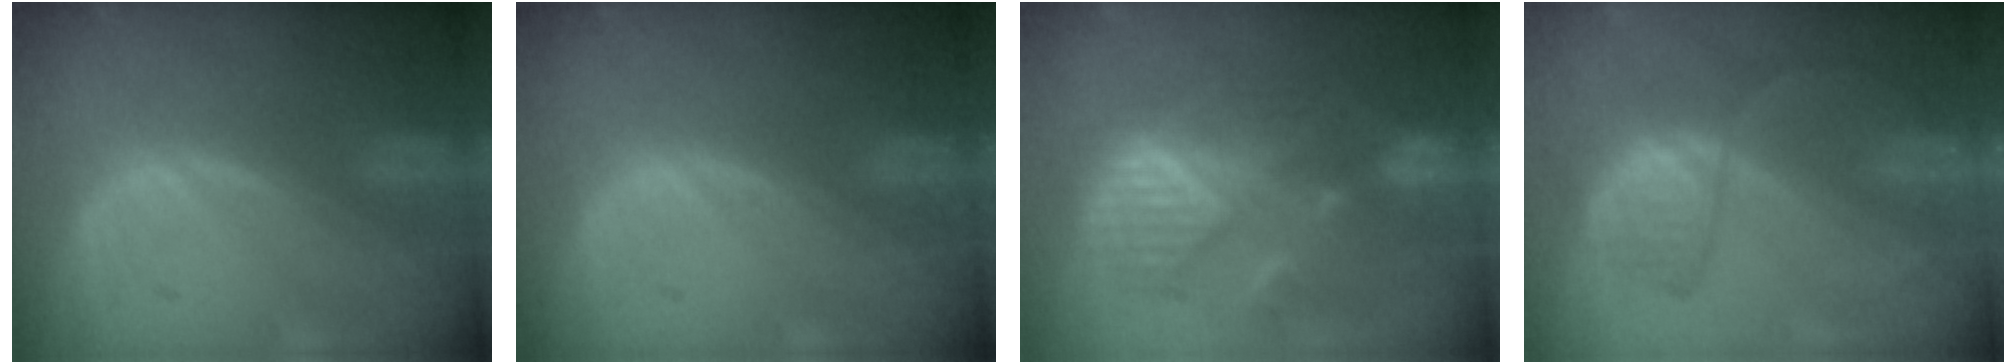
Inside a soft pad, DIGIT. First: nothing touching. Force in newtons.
{"total": 0.0}
{"total": 9.6, "press": 9.3, "slide": 2.2}
{"total": 6.7, "press": 6.1, "slide": 2.7}